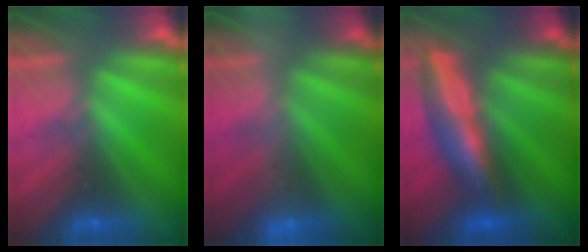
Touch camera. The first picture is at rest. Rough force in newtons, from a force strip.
{"total": 2.2}
{"total": 8.9}